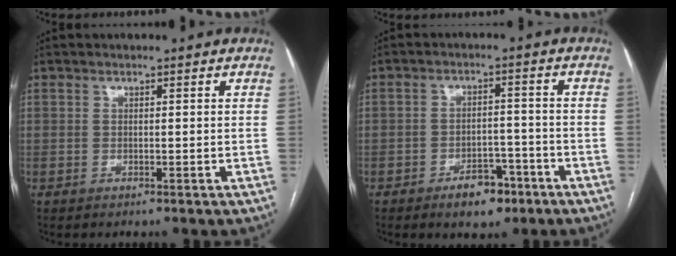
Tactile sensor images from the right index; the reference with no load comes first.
{"total": 6.0, "force": [-3.9, 3.1, 3.4], "torque": [-0.042, 0.008, -0.055]}